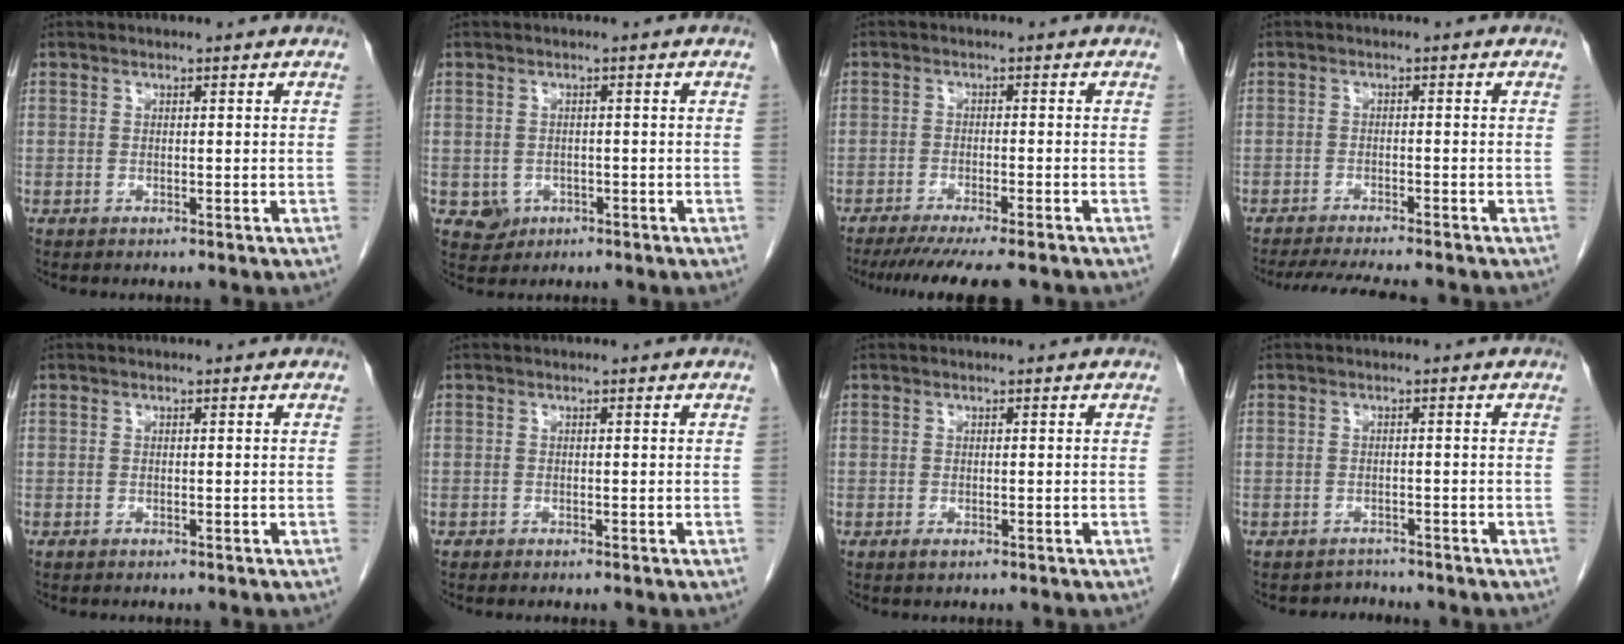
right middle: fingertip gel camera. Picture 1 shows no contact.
{"total": 2.8, "force": [-0.9, 2.5, 0.7], "torque": [-0.008, 0.004, -0.007]}
{"total": 11.7, "force": [-9.9, 0.7, 6.0], "torque": [-0.075, -0.025, -0.144]}
{"total": 9.9, "force": [-8.8, 0.7, 4.5], "torque": [-0.060, -0.014, -0.127]}
{"total": 0.0}
{"total": 0.0}
{"total": 0.6, "force": [-0.3, 0.2, 0.5], "torque": [-0.007, -0.001, -0.004]}
{"total": 1.7, "force": [-1.4, 0.3, -0.8], "torque": [0.014, -0.005, -0.024]}